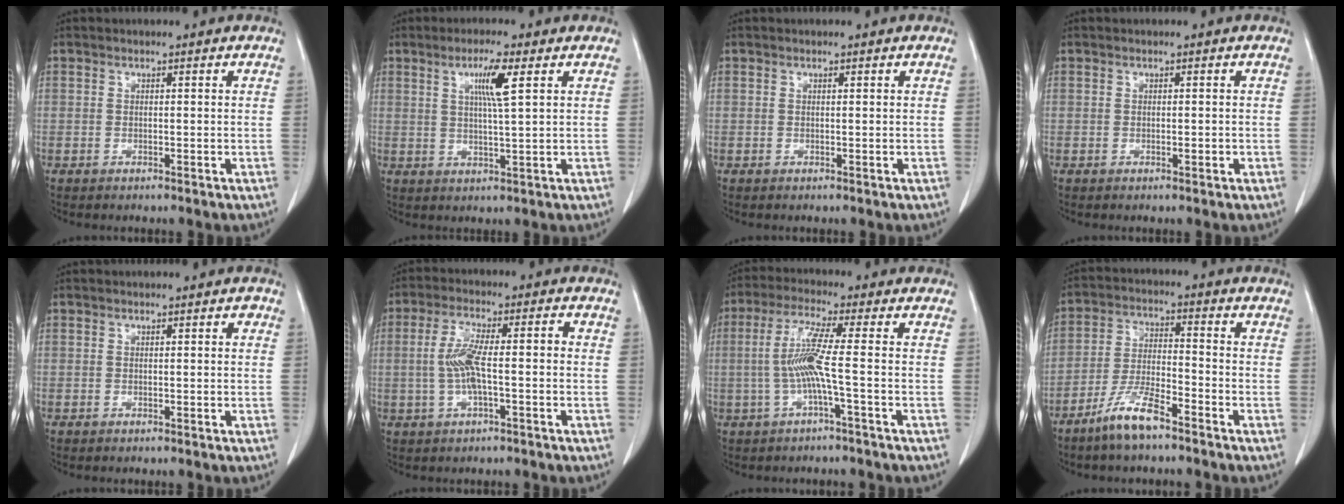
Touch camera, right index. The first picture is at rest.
{"total": 5.6, "force": [2.2, -0.3, 5.2], "torque": [-0.093, -0.001, 0.038]}
{"total": 0.0}
{"total": 0.6, "force": [-0.2, 0.2, 0.5], "torque": [-0.010, 0.000, 0.000]}
{"total": 0.6, "force": [0.2, 0.2, 0.5], "torque": [-0.005, 0.003, 0.002]}
{"total": 7.0, "force": [-0.9, 1.6, 6.8], "torque": [-0.143, 0.016, -0.017]}
{"total": 6.7, "force": [-0.8, -0.5, 6.6], "torque": [-0.141, 0.012, -0.016]}
{"total": 7.9, "force": [-5.7, 1.2, 5.3], "torque": [-0.113, -0.010, -0.113]}